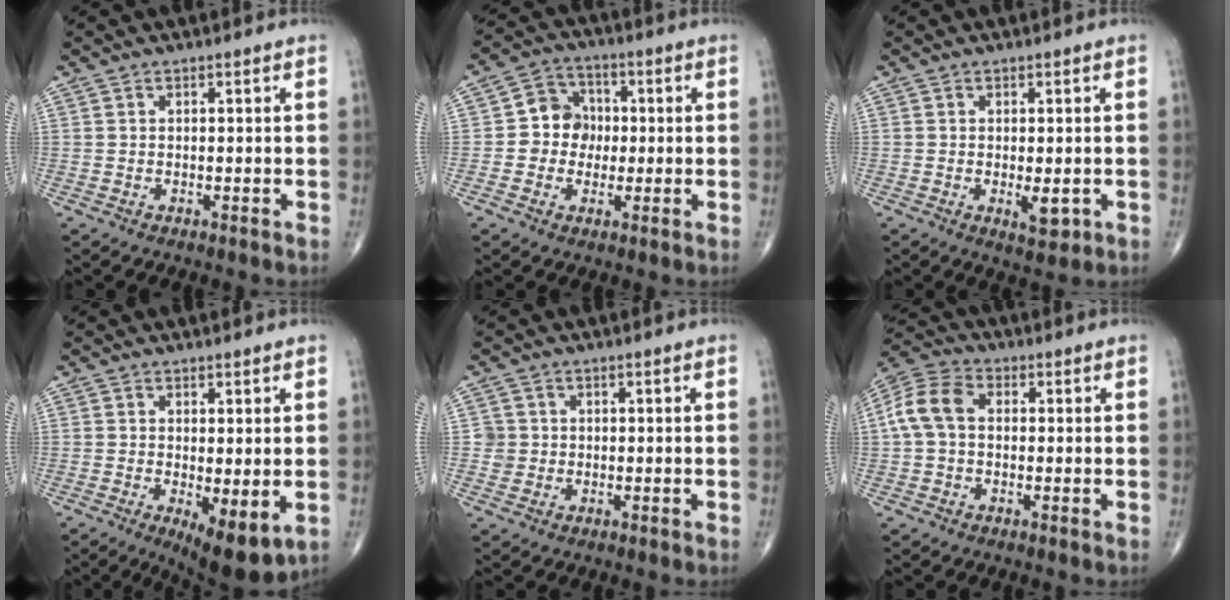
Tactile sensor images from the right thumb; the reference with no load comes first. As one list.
[{"total": 7.8, "force": [-0.3, 6.9, 3.6], "torque": [-0.018, 0.020, -0.018]}, {"total": 3.5, "force": [-0.8, 1.5, 3.0], "torque": [-0.037, -0.007, -0.007]}, {"total": 8.5, "force": [-2.0, 2.9, 7.7], "torque": [-0.110, -0.024, -0.023]}, {"total": 2.4, "force": [0.0, 2.4, -0.1], "torque": [0.020, 0.007, -0.003]}, {"total": 8.5, "force": [0.5, 6.0, 6.0], "torque": [-0.124, 0.029, 0.000]}]